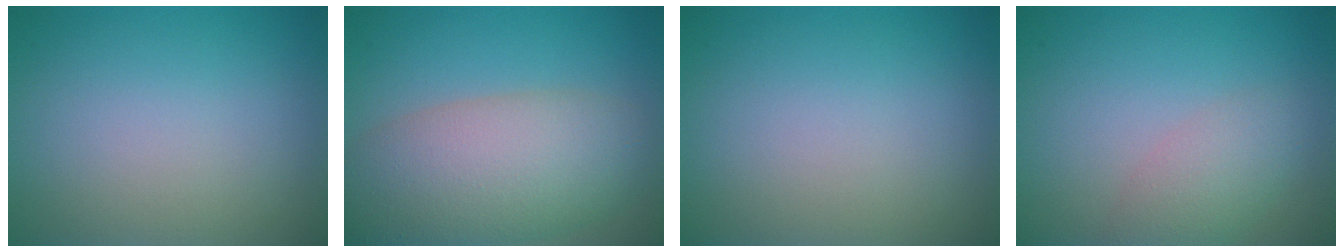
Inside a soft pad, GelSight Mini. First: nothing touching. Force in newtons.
{"total": 8.7, "press": 8.7, "slide": 0.8}
{"total": 0.0}
{"total": 2.8, "press": 2.8, "slide": 0.1}